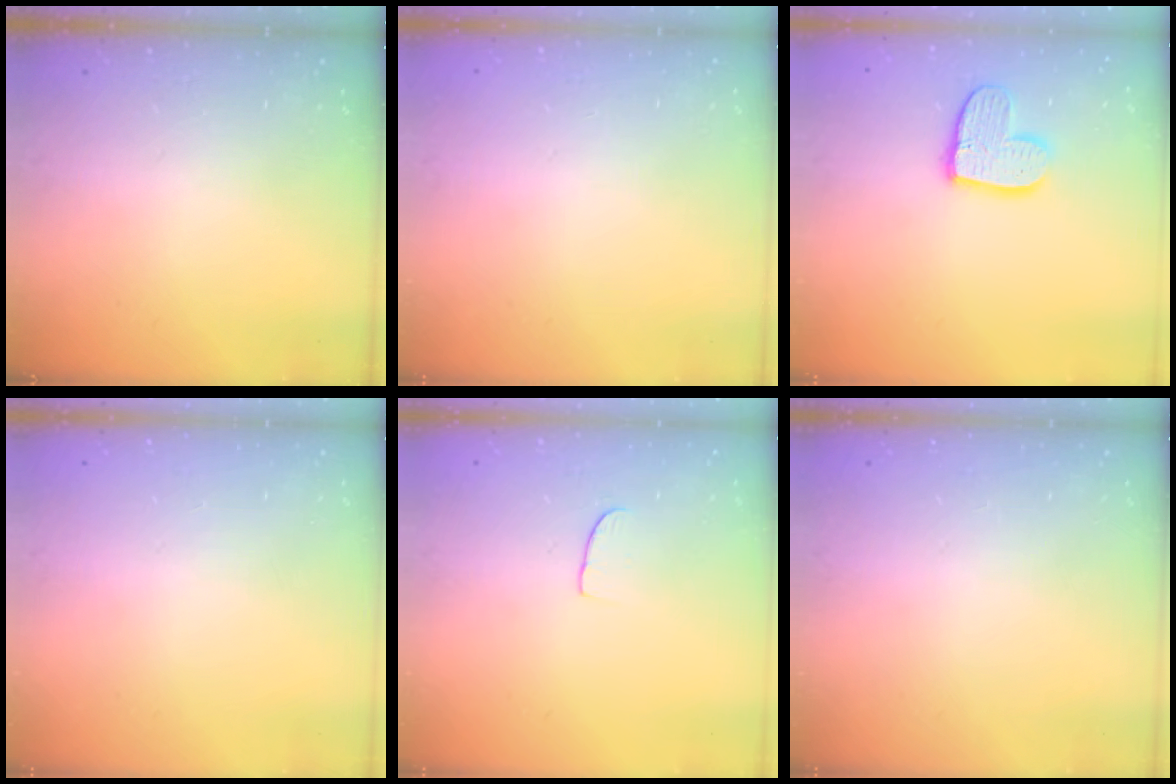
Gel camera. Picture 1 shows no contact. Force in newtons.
{"total": 0.0}
{"total": 11.5, "press": 11.4, "slide": 0.9}
{"total": 0.5, "press": 0.5, "slide": 0.1}
{"total": 5.2, "press": 5.2, "slide": 0.3}
{"total": 0.0}